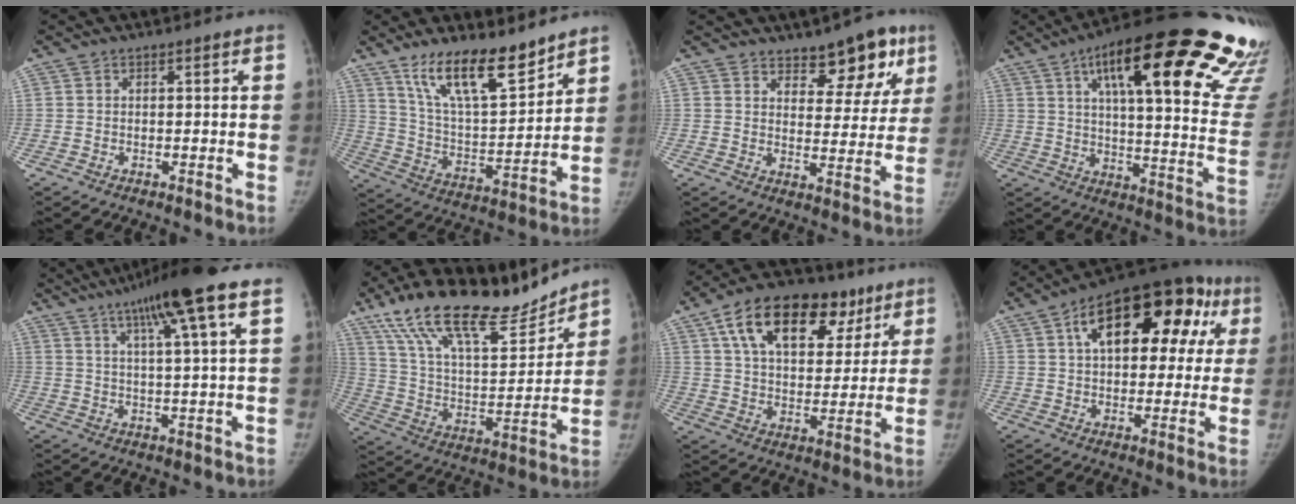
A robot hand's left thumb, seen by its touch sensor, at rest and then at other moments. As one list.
[{"total": 15.9, "force": [11.8, 4.8, 9.5], "torque": [-0.128, -0.077, 0.220]}, {"total": 10.0, "force": [6.7, 5.0, 5.5], "torque": [-0.019, -0.039, 0.096]}, {"total": 35.4, "force": [21.4, 8.7, 26.9], "torque": [-0.277, -0.065, 0.288]}, {"total": 14.9, "force": [9.4, 0.4, 11.5], "torque": [-0.182, -0.014, 0.139]}, {"total": 24.4, "force": [19.0, 7.7, 13.3], "torque": [-0.196, -0.077, 0.327]}, {"total": 22.6, "force": [11.5, 12.9, 14.6], "torque": [-0.198, 0.001, 0.186]}, {"total": 24.2, "force": [8.8, 13.3, 18.2], "torque": [-0.217, 0.038, 0.122]}]